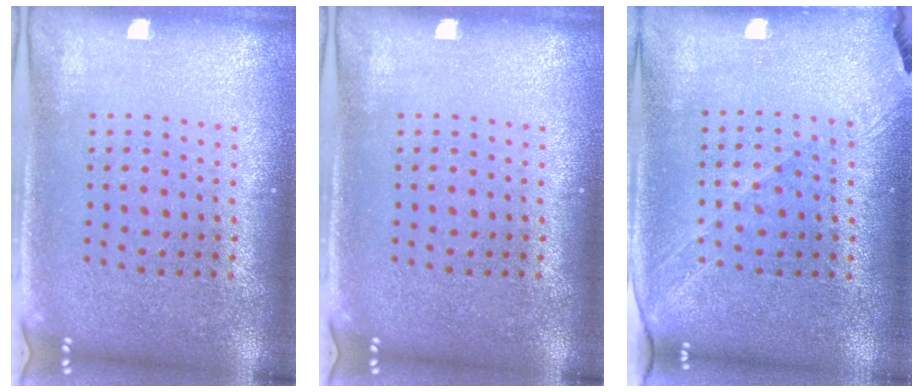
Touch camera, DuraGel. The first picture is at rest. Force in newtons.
{"total": 0.0}
{"total": 1.4, "press": 1.2, "slide": 0.8}